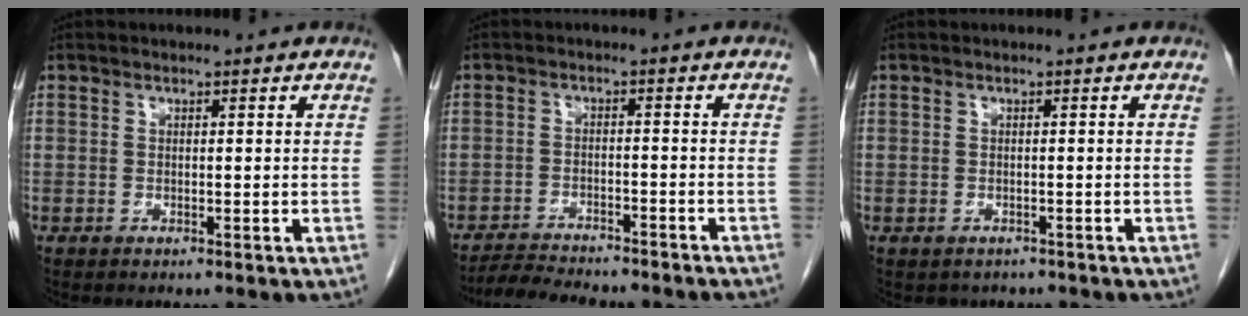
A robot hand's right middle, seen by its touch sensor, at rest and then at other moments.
{"total": 8.7, "force": [-8.1, 0.4, 3.2], "torque": [-0.049, -0.011, -0.124]}
{"total": 2.4, "force": [-2.1, 1.3, 0.2], "torque": [-0.007, 0.001, -0.027]}